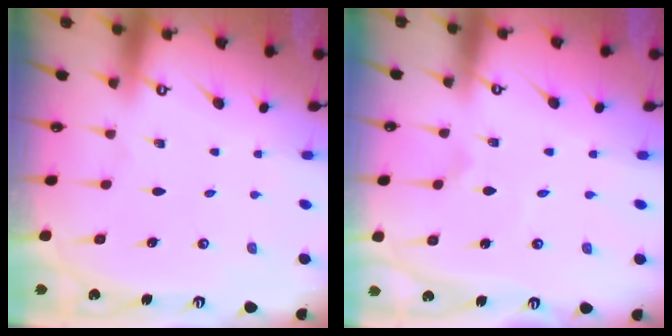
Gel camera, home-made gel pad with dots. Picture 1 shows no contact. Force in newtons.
{"total": 2.1, "press": 2.1, "slide": 0.1}